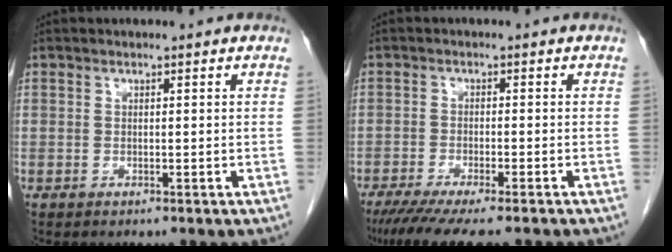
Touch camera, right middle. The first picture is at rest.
{"total": 10.3, "force": [-8.3, 1.1, 5.9], "torque": [-0.083, -0.021, -0.129]}